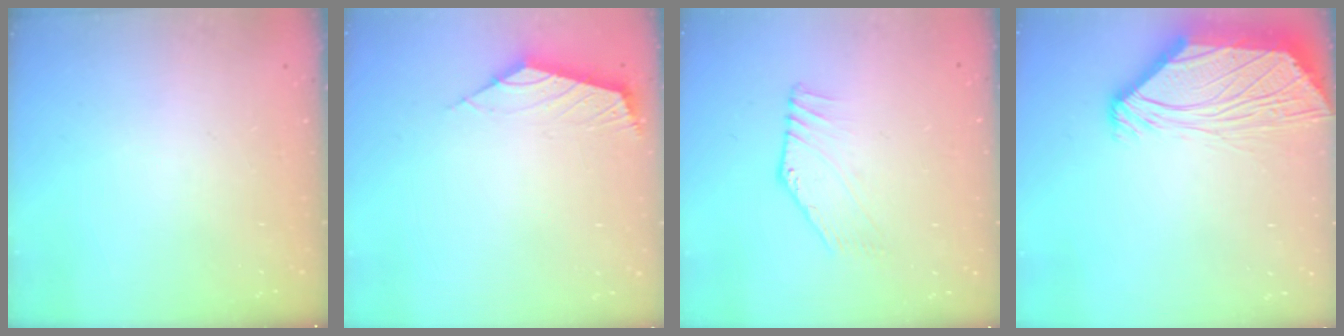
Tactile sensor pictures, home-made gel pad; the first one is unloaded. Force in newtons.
{"total": 2.6, "press": 2.5, "slide": 0.6}
{"total": 2.7, "press": 2.7, "slide": 0.2}
{"total": 10.3, "press": 10.2, "slide": 1.4}